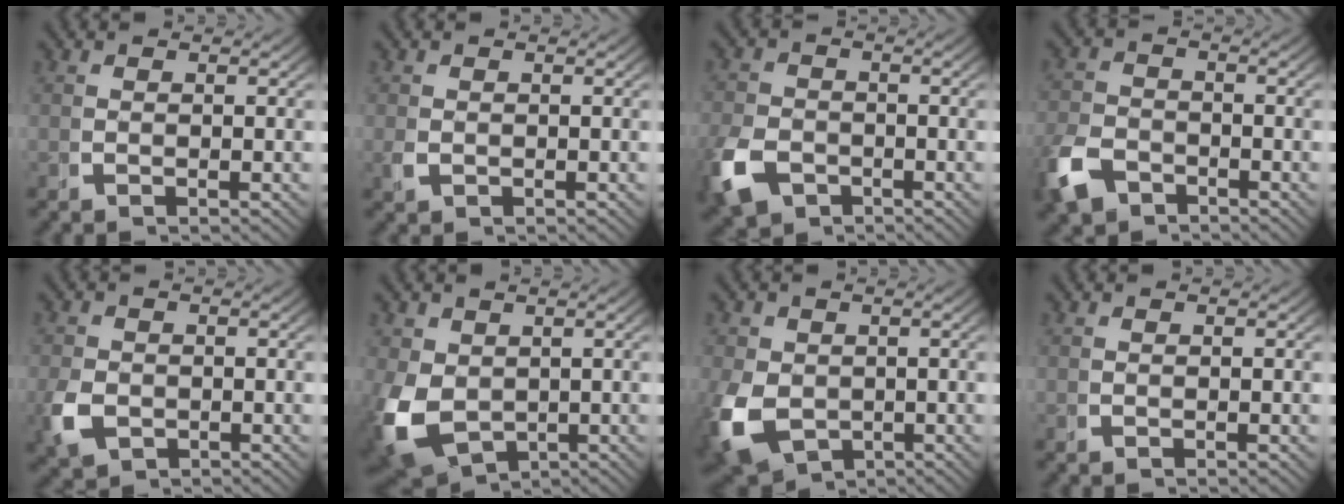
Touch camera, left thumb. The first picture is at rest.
{"total": 1.1, "force": [-0.2, 0.9, 0.6], "torque": [-0.019, -0.003, 0.000]}
{"total": 6.1, "force": [-3.4, 4.2, 2.8], "torque": [-0.072, -0.028, -0.051]}
{"total": 5.1, "force": [-3.6, 3.0, 2.0], "torque": [-0.053, -0.022, -0.057]}
{"total": 3.9, "force": [-1.5, 2.9, 2.2], "torque": [-0.060, -0.014, -0.021]}
{"total": 7.4, "force": [-2.0, 5.5, 4.5], "torque": [-0.120, -0.040, -0.009]}
{"total": 7.9, "force": [-2.6, 5.9, 4.6], "torque": [-0.117, -0.046, -0.023]}
{"total": 0.0}